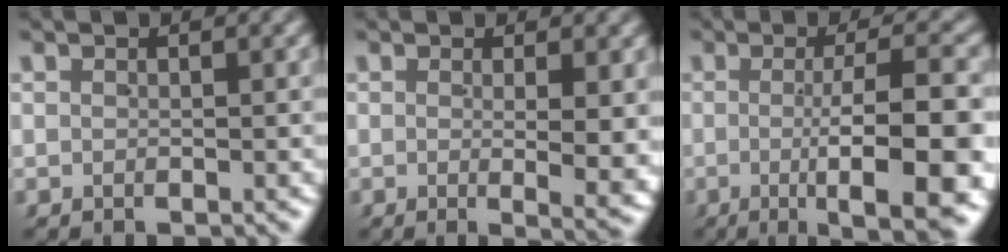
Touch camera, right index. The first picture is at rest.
{"total": 3.7, "force": [-0.3, 0.0, 3.7], "torque": [-0.046, -0.009, -0.002]}
{"total": 9.9, "force": [-3.0, 1.5, 9.4], "torque": [-0.123, 0.002, -0.046]}